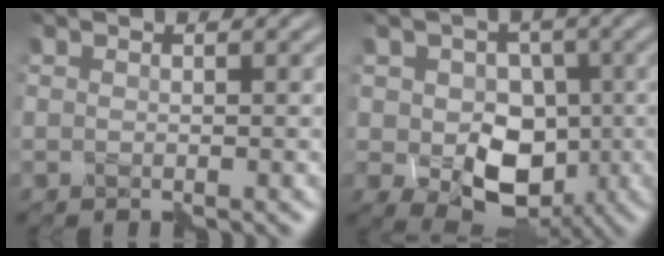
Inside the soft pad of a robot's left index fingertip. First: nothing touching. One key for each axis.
{"total": 6.8, "fx": -1.7, "fy": 5.1, "fz": 4.2, "tx": -0.053, "ty": -0.005, "tz": -0.029}